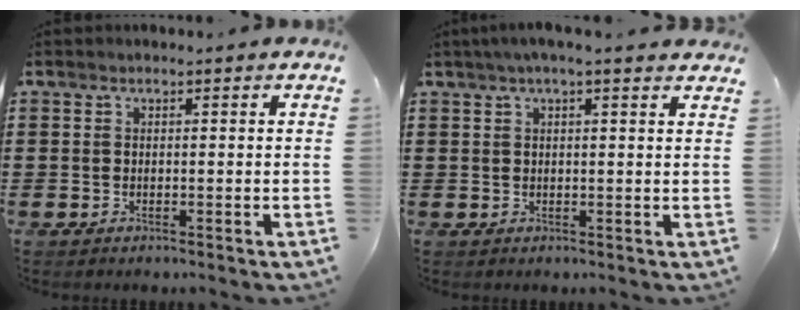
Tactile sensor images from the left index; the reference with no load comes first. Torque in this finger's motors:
{"motor_torque": [1.99, 0.15, 0.44, 0.09]}